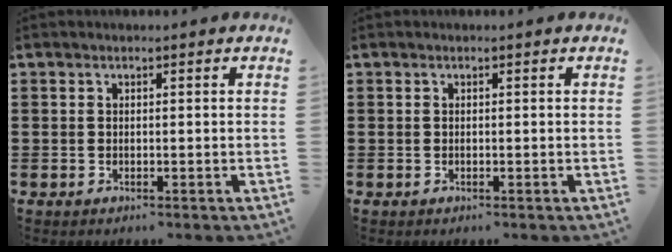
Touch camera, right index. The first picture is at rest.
{"total": 0.0}